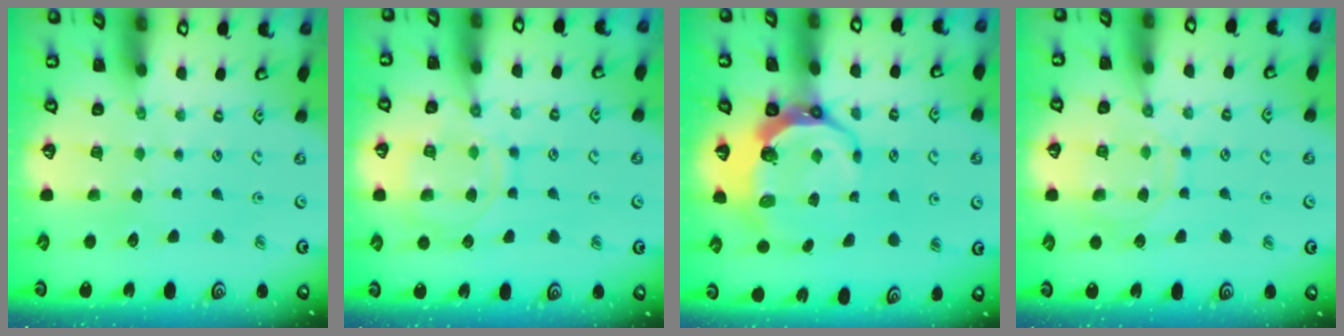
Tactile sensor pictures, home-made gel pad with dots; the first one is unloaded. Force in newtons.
{"total": 13.1, "press": 13.1, "slide": 1.1}
{"total": 9.6, "press": 8.7, "slide": 4.0}
{"total": 11.3, "press": 11.2, "slide": 0.9}